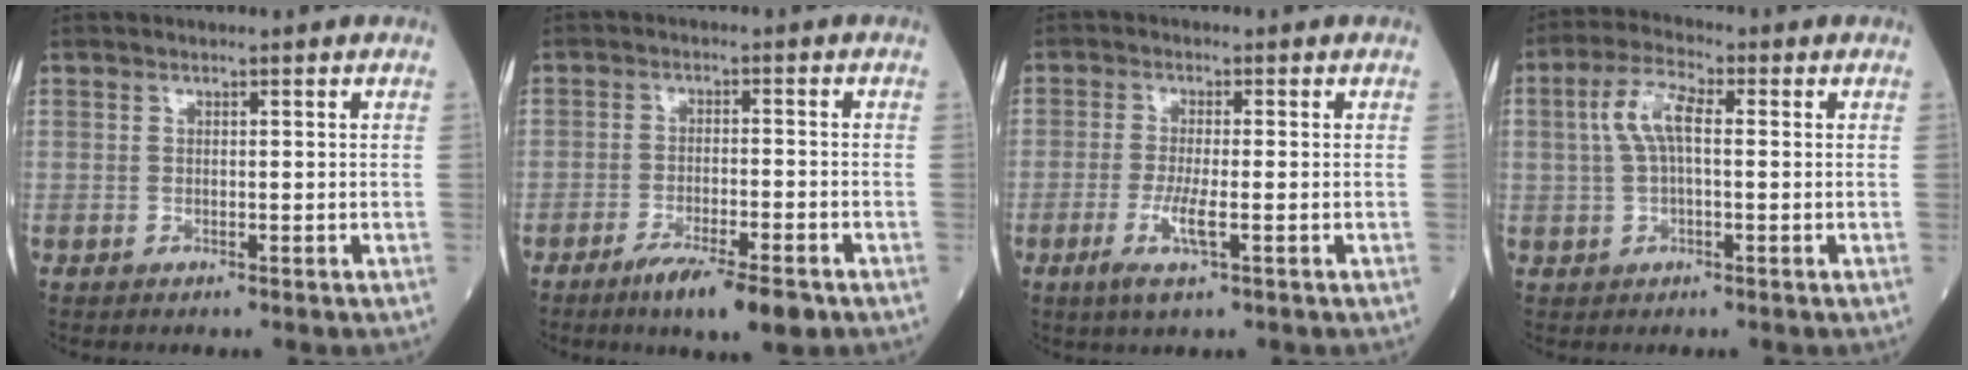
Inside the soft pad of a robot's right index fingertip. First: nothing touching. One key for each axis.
{"total": 8.1, "fx": -5.2, "fy": 0.9, "fz": 6.1, "tx": -0.092, "ty": -0.013, "tz": -0.082}
{"total": 4.3, "fx": -1.6, "fy": 0.2, "fz": 4.0, "tx": -0.083, "ty": -0.009, "tz": -0.032}
{"total": 6.3, "fx": 0.9, "fy": 2.2, "fz": 5.8, "tx": -0.126, "ty": 0.022, "tz": 0.017}